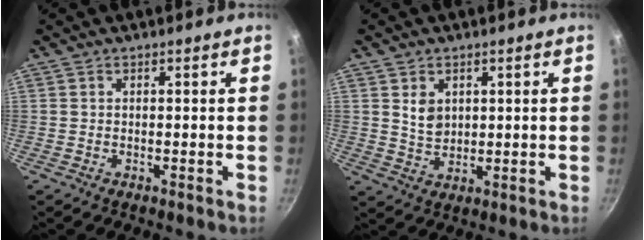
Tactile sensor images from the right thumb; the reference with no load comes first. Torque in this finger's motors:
{"motor_torque": [0.67, 0.57, -0.04, -0.62, 0.03]}